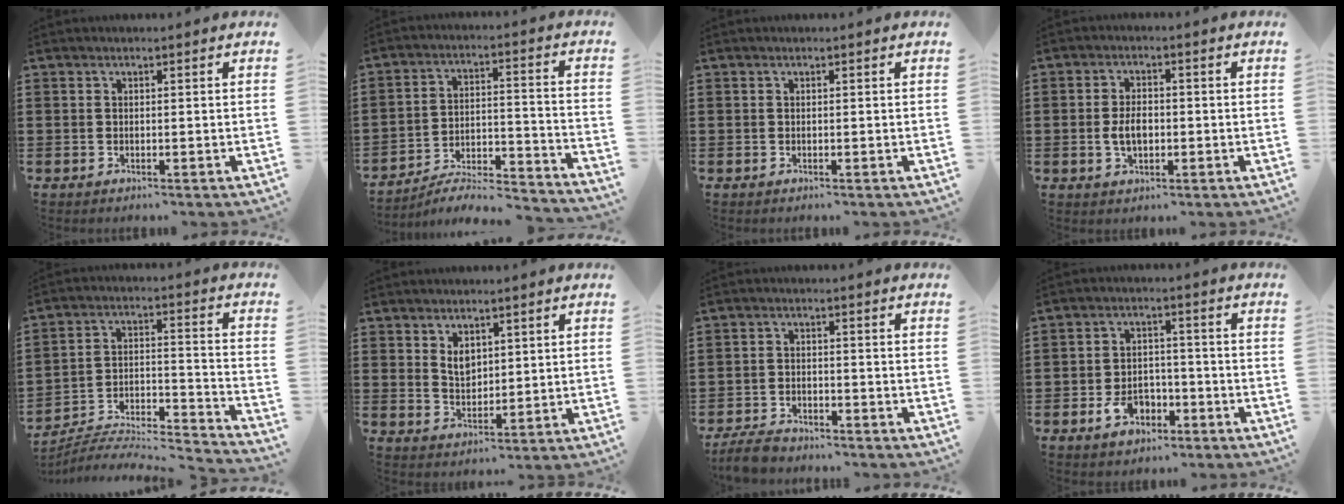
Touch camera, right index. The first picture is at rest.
{"total": 5.4, "force": [-5.0, 0.8, 1.8], "torque": [-0.037, -0.007, -0.102]}
{"total": 0.0}
{"total": 3.7, "force": [-0.5, 2.2, 2.9], "torque": [-0.056, 0.007, -0.009]}
{"total": 6.1, "force": [-5.7, 1.3, 1.8], "torque": [-0.032, -0.004, -0.115]}
{"total": 3.4, "force": [1.8, 2.1, 1.9], "torque": [-0.035, 0.004, 0.031]}
{"total": 3.5, "force": [-3.2, 0.9, 0.9], "torque": [-0.031, 0.003, -0.069]}
{"total": 5.0, "force": [-2.5, 3.3, 2.7], "torque": [-0.060, 0.006, -0.048]}